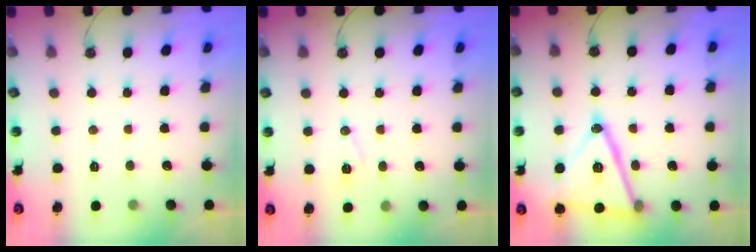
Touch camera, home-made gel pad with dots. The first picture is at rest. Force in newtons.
{"total": 7.7, "press": 6.6, "slide": 4.0}
{"total": 19.6, "press": 19.3, "slide": 3.6}